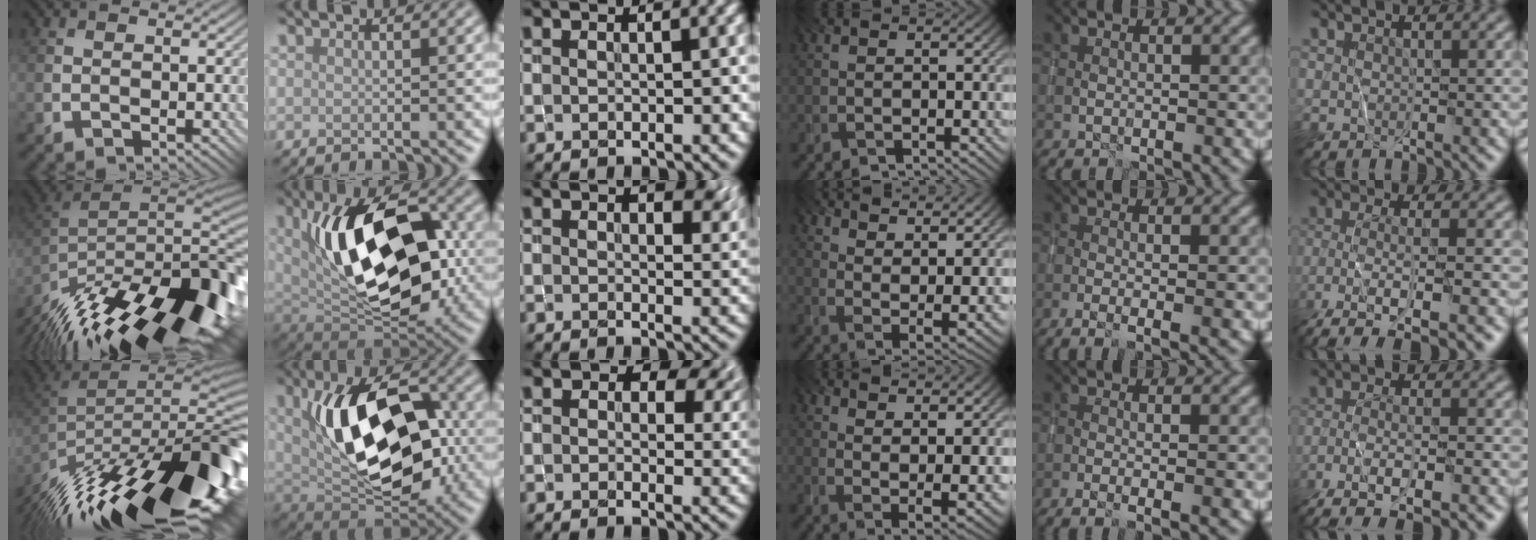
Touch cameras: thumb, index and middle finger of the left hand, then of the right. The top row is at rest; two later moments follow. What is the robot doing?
{"motion": "wrap", "object": "yarn"}